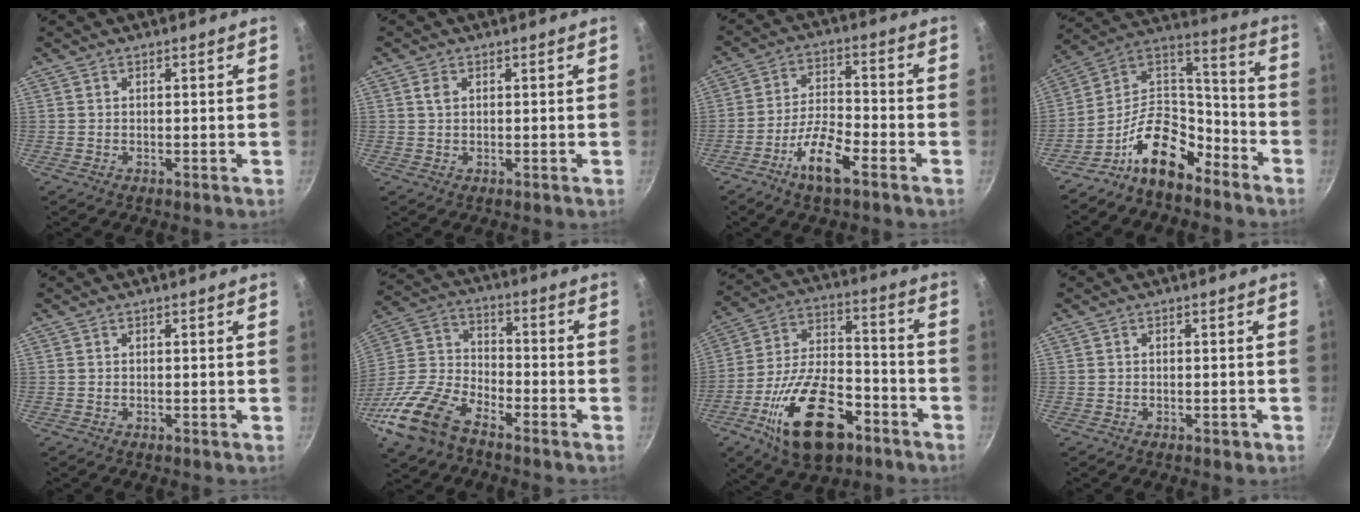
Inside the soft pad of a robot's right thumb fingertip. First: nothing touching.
{"total": 1.8, "force": [0.6, 1.2, 1.2], "torque": [-0.021, -0.002, 0.011]}
{"total": 9.5, "force": [-5.3, 2.8, 7.3], "torque": [-0.137, 0.034, -0.099]}
{"total": 15.4, "force": [-9.8, 8.1, 8.8], "torque": [-0.122, 0.105, -0.190]}
{"total": 0.0}
{"total": 14.0, "force": [-7.9, 3.3, 11.0], "torque": [-0.228, 0.032, -0.170]}
{"total": 21.2, "force": [-9.9, 10.9, 15.2], "torque": [-0.250, 0.052, -0.166]}
{"total": 1.0, "force": [-0.5, 0.5, 0.8], "torque": [-0.012, 0.001, -0.002]}